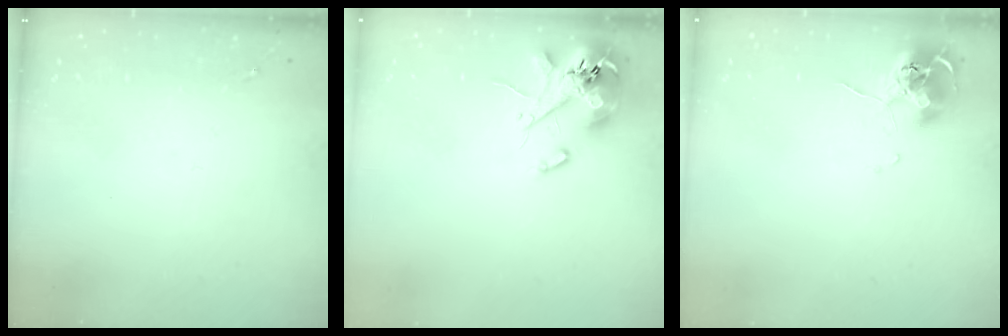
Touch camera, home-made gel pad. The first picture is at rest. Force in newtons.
{"total": 12.3, "press": 12.2, "slide": 1.9}
{"total": 9.8, "press": 9.8, "slide": 0.5}